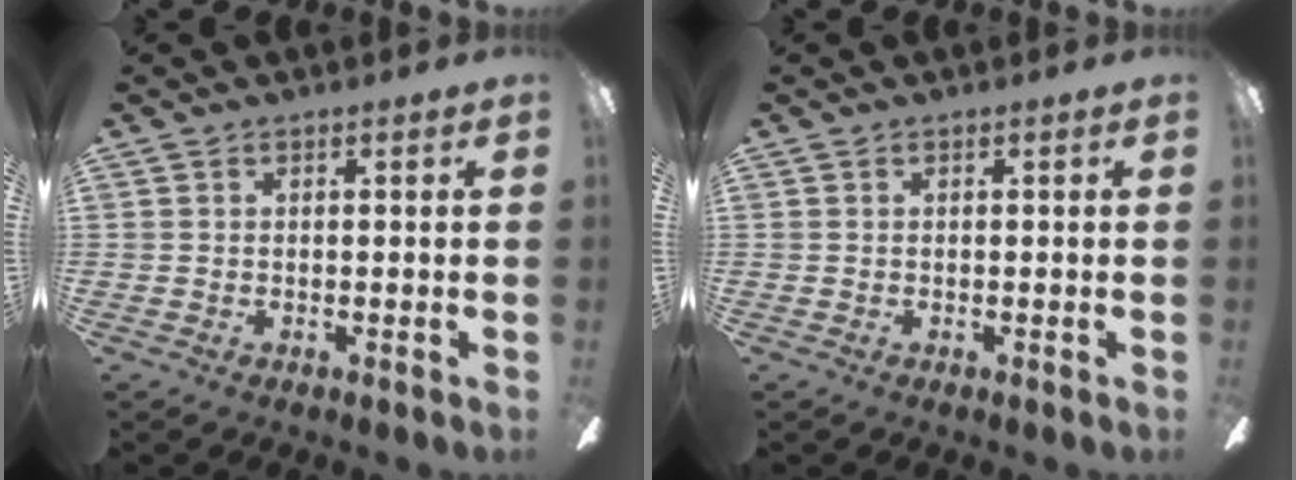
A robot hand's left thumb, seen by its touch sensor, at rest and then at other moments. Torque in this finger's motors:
{"motor_torque": [-0.08, 0.08, -0.21, 0.10, 0.00]}